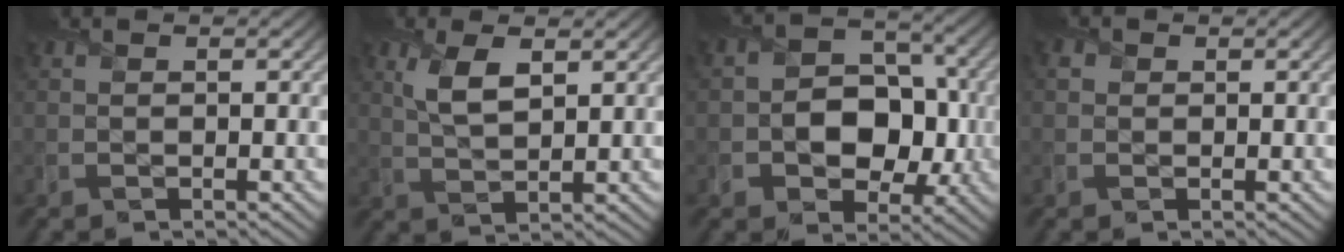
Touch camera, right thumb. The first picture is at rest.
{"total": 4.7, "force": [2.0, 2.1, 3.7], "torque": [-0.088, 0.002, 0.039]}
{"total": 8.6, "force": [-1.4, 6.4, 5.6], "torque": [-0.076, -0.001, -0.038]}
{"total": 1.2, "force": [0.2, 1.1, 0.2], "torque": [0.000, -0.003, -0.002]}